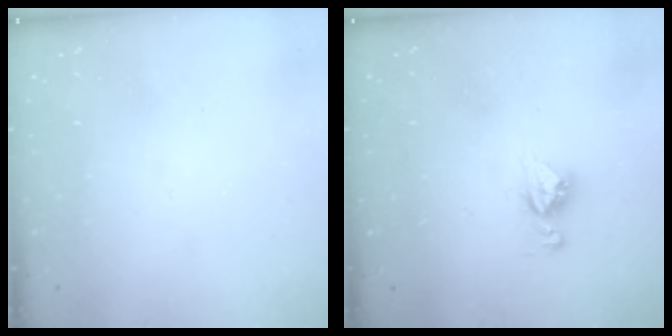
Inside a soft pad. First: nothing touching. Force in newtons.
{"total": 6.9, "press": 6.8, "slide": 0.6}